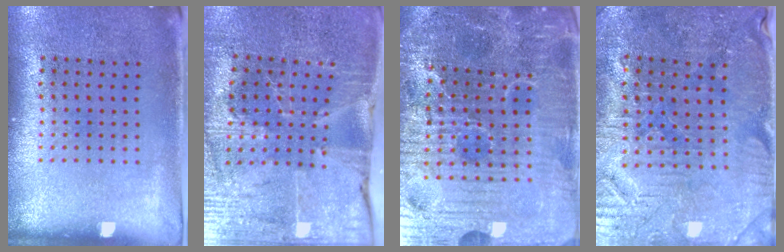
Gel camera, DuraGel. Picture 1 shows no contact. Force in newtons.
{"total": 3.4, "press": 3.4, "slide": 0.3}
{"total": 7.2, "press": 6.5, "slide": 3.2}
{"total": 1.7, "press": 1.6, "slide": 0.5}